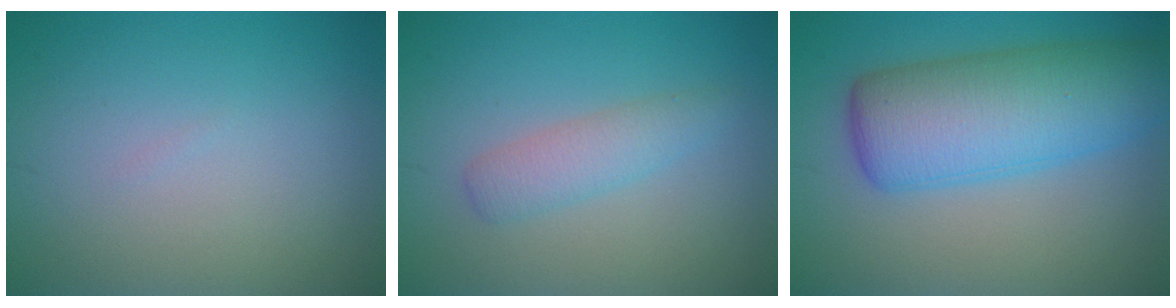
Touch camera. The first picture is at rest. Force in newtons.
{"total": 2.4, "press": 2.4, "slide": 0.0}
{"total": 9.2, "press": 9.2, "slide": 0.4}